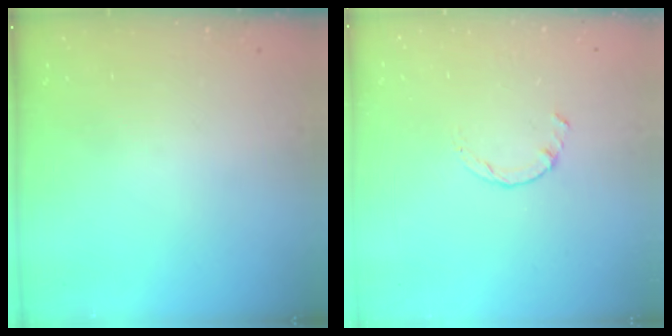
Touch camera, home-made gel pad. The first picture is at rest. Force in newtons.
{"total": 0.0}